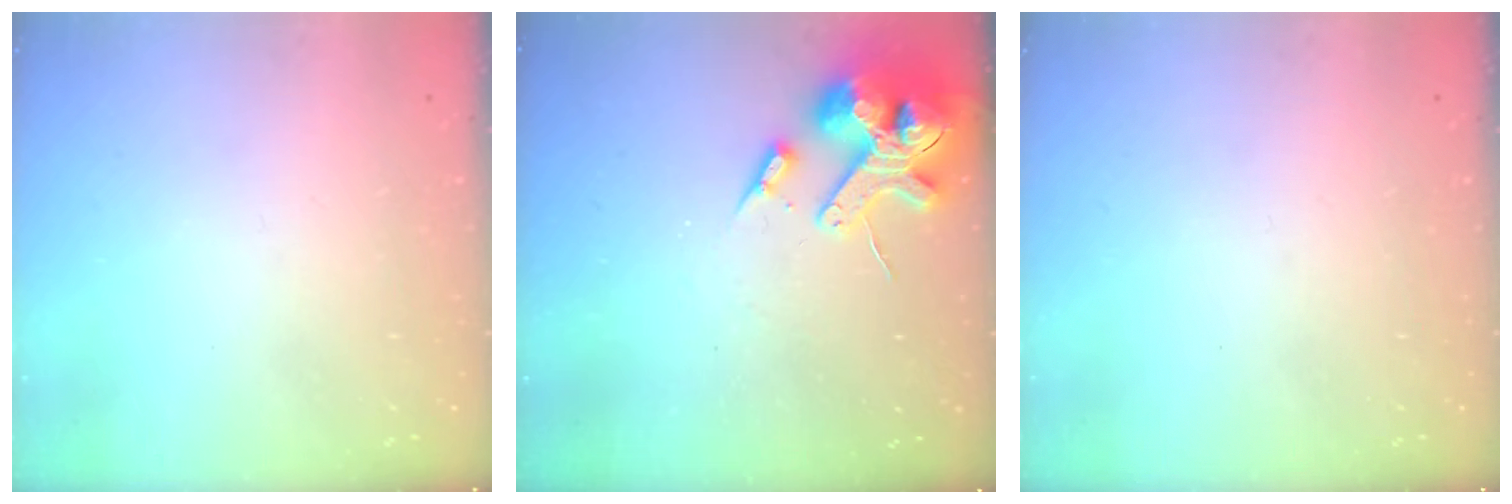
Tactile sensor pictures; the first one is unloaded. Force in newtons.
{"total": 14.6, "press": 14.4, "slide": 2.3}
{"total": 0.0}